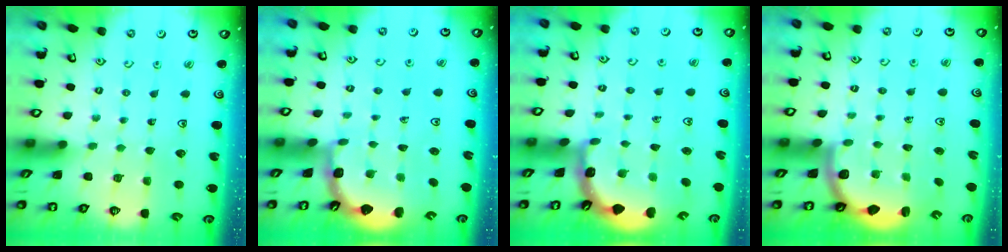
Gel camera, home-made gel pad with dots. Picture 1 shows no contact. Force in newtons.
{"total": 1.9, "press": 1.9, "slide": 0.2}
{"total": 2.8, "press": 2.8, "slide": 0.2}
{"total": 2.5, "press": 2.4, "slide": 0.7}